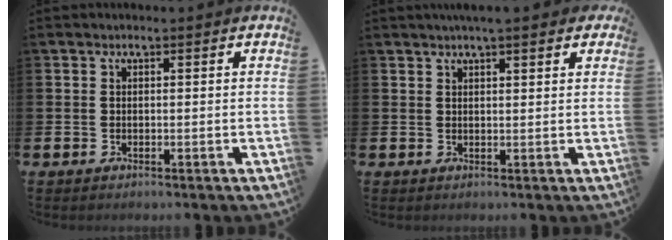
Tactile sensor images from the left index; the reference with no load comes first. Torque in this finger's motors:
{"motor_torque": [1.02, -1.12, 1.05, 0.21]}